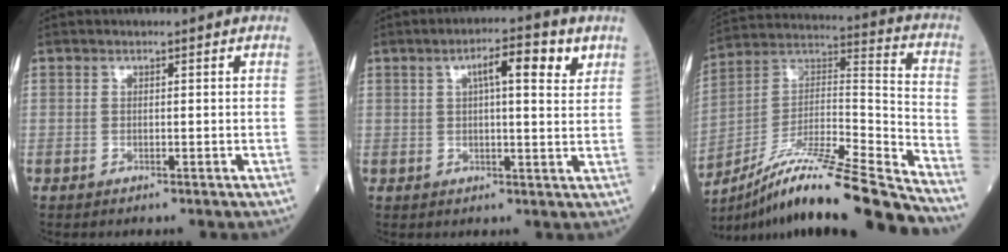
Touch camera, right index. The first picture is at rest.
{"total": 7.2, "force": [3.2, 1.4, 6.3], "torque": [-0.097, 0.011, 0.041]}
{"total": 25.1, "force": [-20.3, 0.2, 14.8], "torque": [-0.221, -0.001, -0.346]}